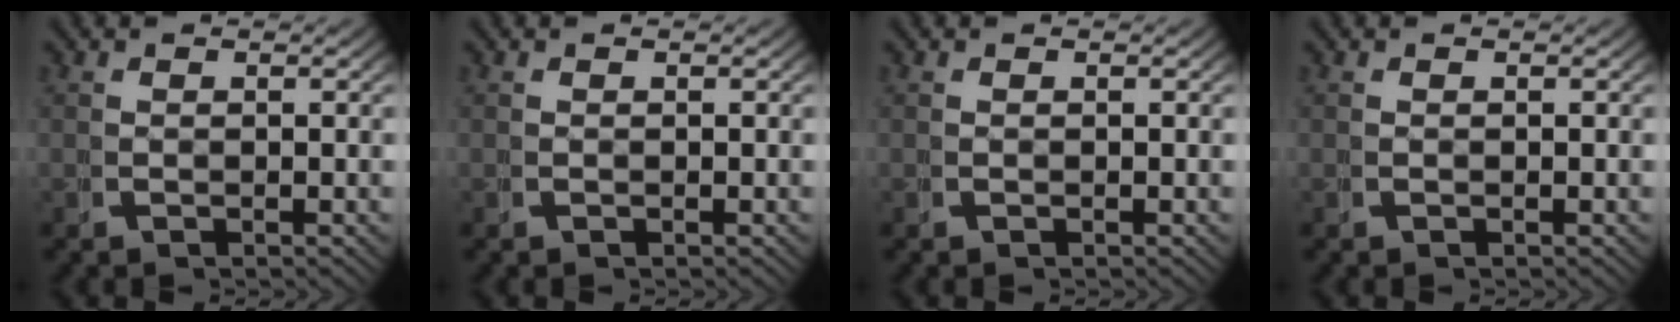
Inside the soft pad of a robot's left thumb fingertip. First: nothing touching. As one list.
[{"total": 0.0}, {"total": 0.0}, {"total": 0.7, "force": [0.2, -0.6, -0.3], "torque": [0.013, 0.001, 0.002]}]